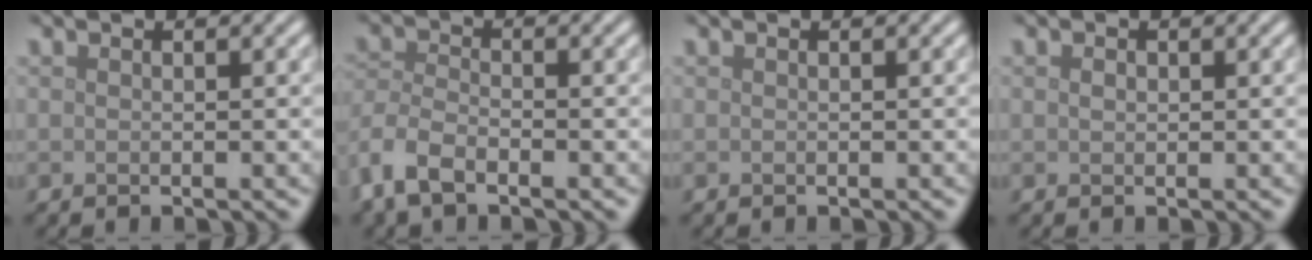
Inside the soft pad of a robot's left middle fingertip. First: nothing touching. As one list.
[{"total": 4.7, "force": [-3.1, 2.3, 2.7], "torque": [-0.054, -0.003, -0.074]}, {"total": 0.0}, {"total": 0.6, "force": [0.1, 0.5, 0.3], "torque": [-0.006, -0.001, 0.001]}]